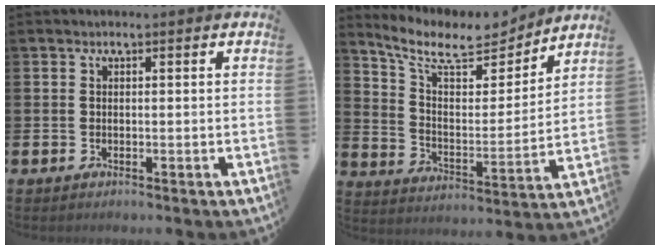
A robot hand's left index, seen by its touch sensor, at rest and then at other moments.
{"total": 10.1, "force": [9.0, 3.1, 3.4], "torque": [-0.104, -0.063, 0.155]}